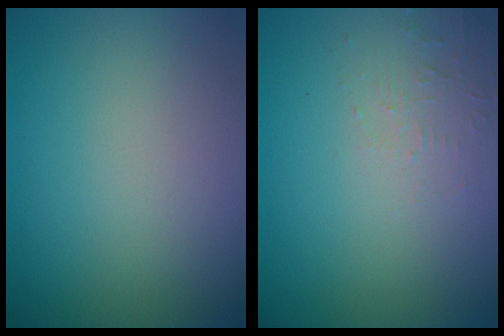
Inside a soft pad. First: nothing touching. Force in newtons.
{"total": 1.5, "press": 1.5, "slide": 0.3}